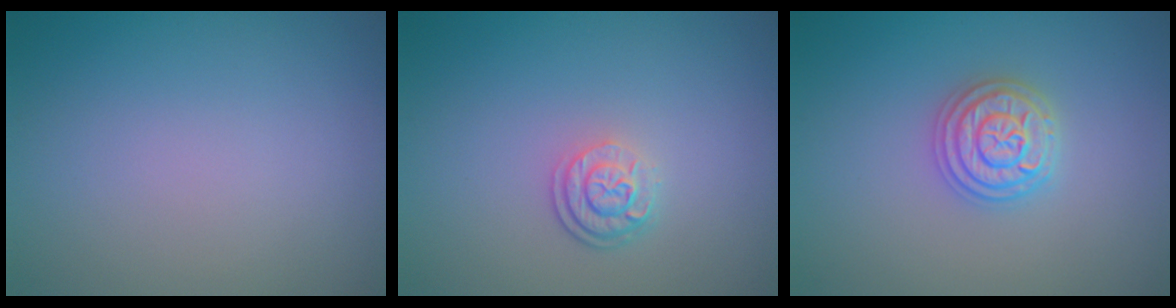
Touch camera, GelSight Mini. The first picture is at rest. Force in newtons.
{"total": 2.6, "press": 1.9, "slide": 1.7}
{"total": 3.6, "press": 3.6, "slide": 0.5}